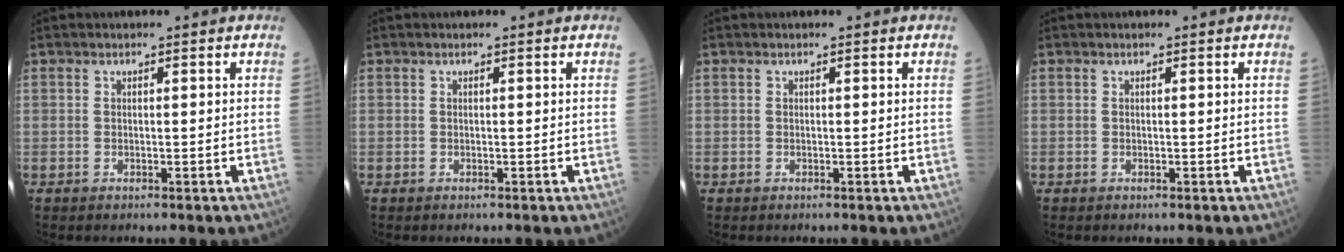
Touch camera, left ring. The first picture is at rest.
{"total": 0.0}
{"total": 0.0}
{"total": 0.0}